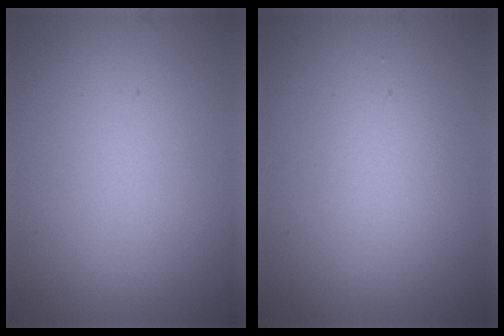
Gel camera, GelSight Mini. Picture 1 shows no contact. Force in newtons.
{"total": 1.3, "press": 1.3, "slide": 0.0}